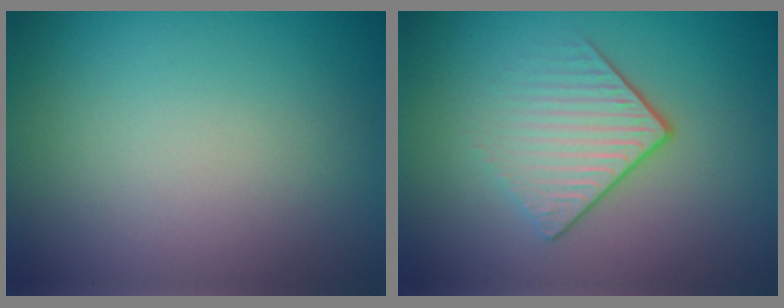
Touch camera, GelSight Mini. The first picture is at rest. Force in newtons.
{"total": 4.2, "press": 2.7, "slide": 3.2}